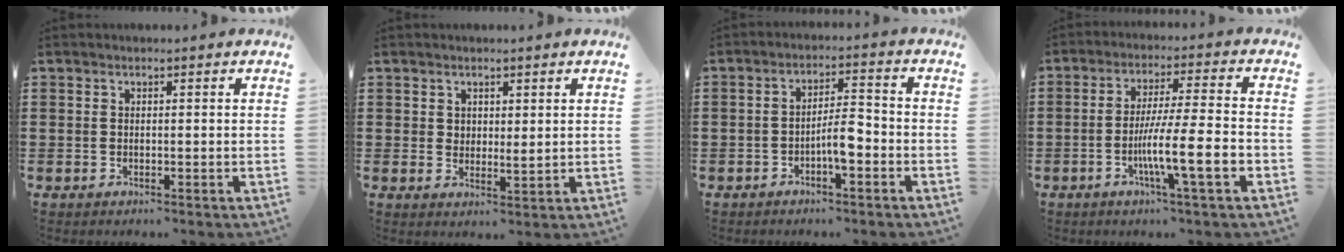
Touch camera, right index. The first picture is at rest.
{"total": 1.7, "force": [1.1, 0.9, 1.0], "torque": [-0.013, -0.002, 0.020]}
{"total": 5.2, "force": [-2.0, 1.4, 4.6], "torque": [-0.086, 0.008, -0.040]}
{"total": 10.2, "force": [-3.4, 0.9, 9.5], "torque": [-0.169, -0.007, -0.062]}